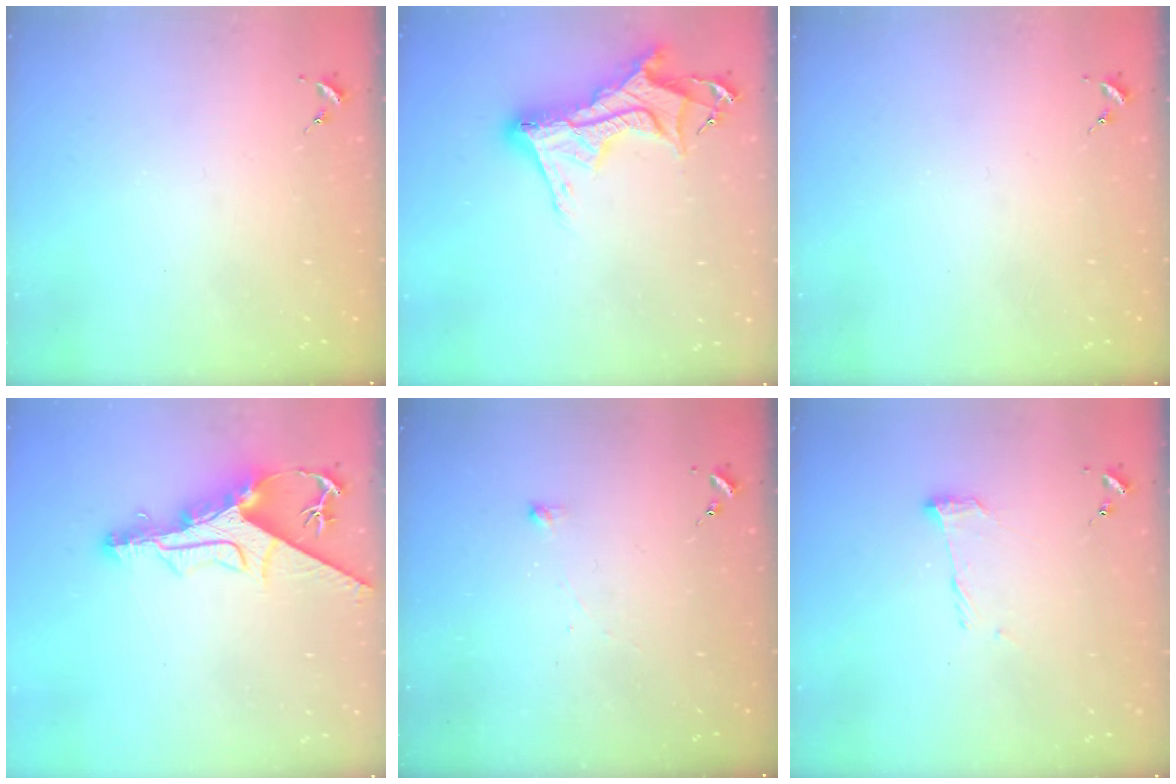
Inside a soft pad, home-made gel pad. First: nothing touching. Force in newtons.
{"total": 15.8, "press": 15.7, "slide": 1.5}
{"total": 0.0}
{"total": 13.9, "press": 13.8, "slide": 1.4}
{"total": 2.6, "press": 2.6, "slide": 0.1}
{"total": 9.2, "press": 9.2, "slide": 0.3}